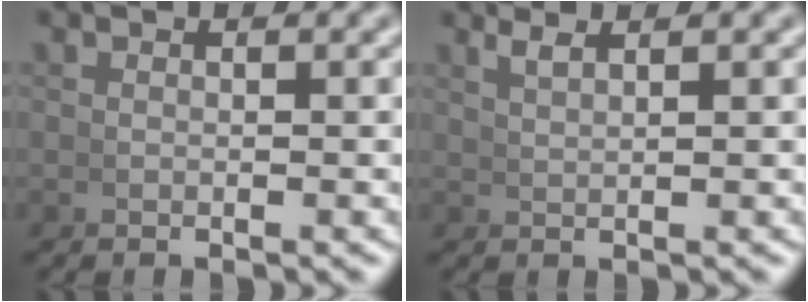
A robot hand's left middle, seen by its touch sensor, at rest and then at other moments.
{"total": 1.8, "force": [1.6, -0.2, 0.8], "torque": [-0.012, 0.007, 0.033]}